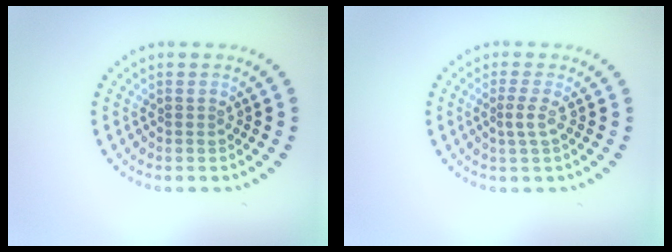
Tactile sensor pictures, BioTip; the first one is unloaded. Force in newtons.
{"total": 1.4, "press": 0.9, "slide": 1.0}